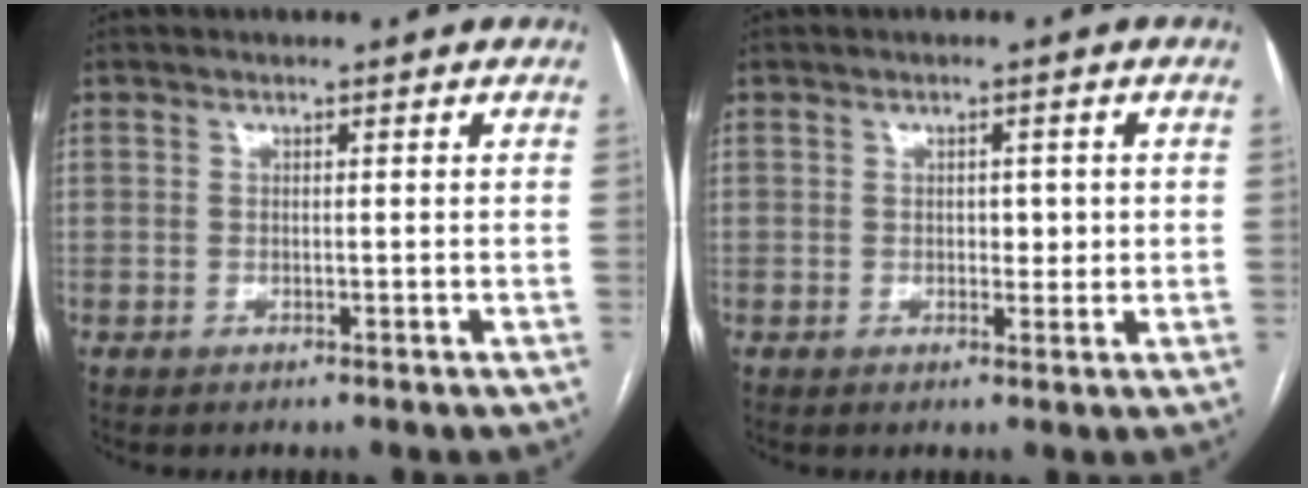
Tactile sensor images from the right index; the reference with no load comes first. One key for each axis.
{"total": 2.6, "fx": 0.2, "fy": 1.4, "fz": 2.1, "tx": -0.029, "ty": 0.002, "tz": 0.004}